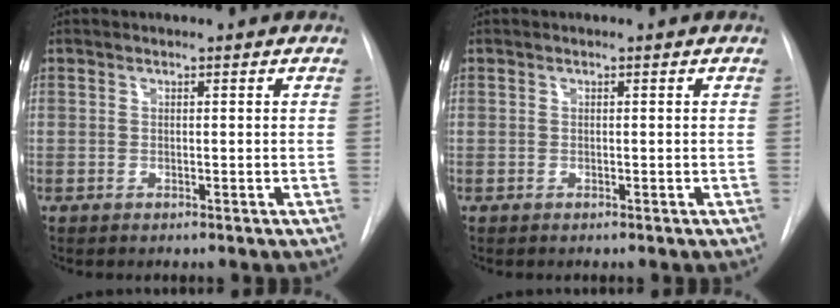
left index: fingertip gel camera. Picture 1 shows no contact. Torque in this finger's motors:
{"motor_torque": [0.00, 0.00, 0.00, 0.00]}